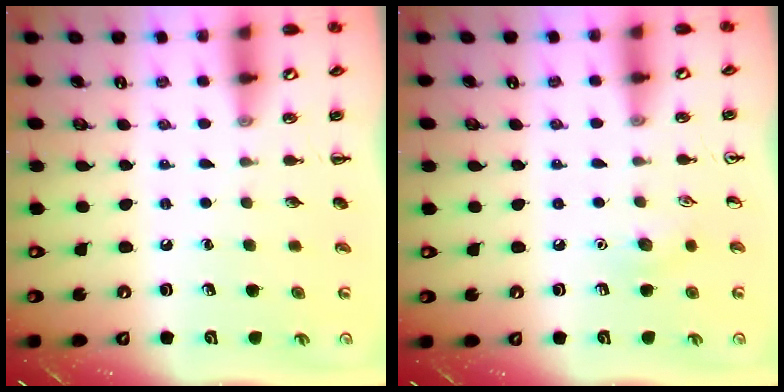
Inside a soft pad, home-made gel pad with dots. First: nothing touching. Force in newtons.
{"total": 6.3, "press": 6.0, "slide": 1.8}